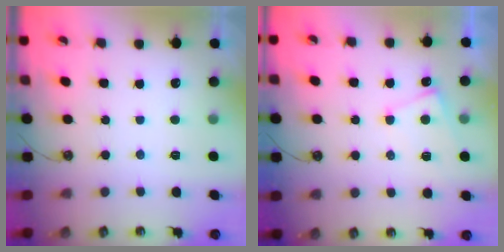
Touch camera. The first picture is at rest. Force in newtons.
{"total": 2.6, "press": 2.5, "slide": 0.5}